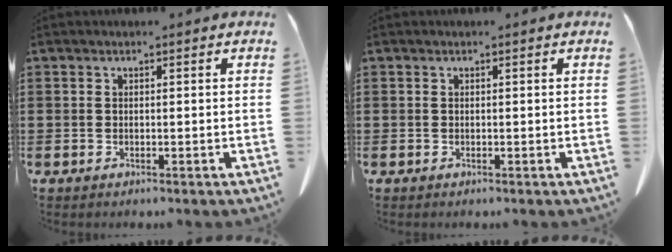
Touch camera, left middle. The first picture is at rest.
{"total": 0.0}